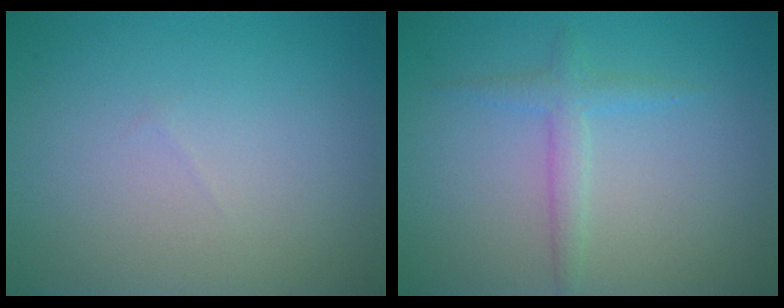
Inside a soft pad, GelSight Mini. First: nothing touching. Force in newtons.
{"total": 1.8, "press": 1.8, "slide": 0.1}